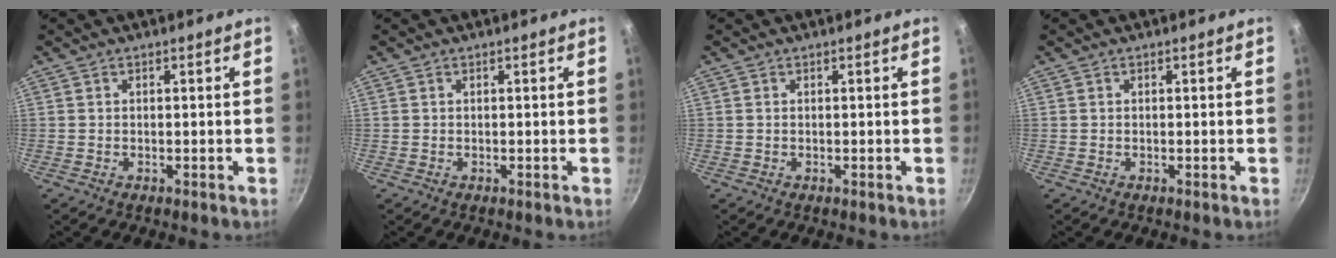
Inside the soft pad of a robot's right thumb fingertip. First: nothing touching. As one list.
[{"total": 0.0}, {"total": 0.0}, {"total": 0.0}]